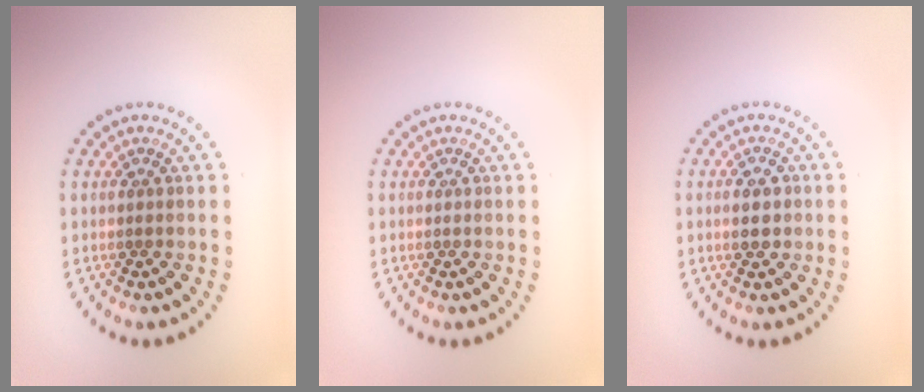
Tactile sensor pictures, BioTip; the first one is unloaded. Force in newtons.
{"total": 0.0}
{"total": 2.7, "press": 2.7, "slide": 0.0}